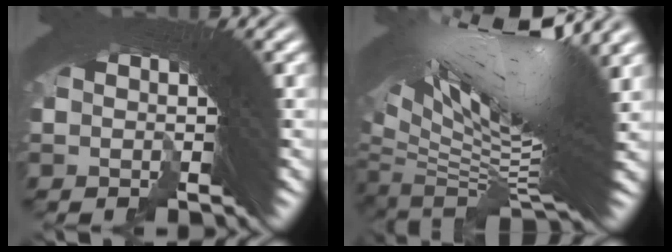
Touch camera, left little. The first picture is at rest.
{"total": 15.3, "force": [2.5, 6.6, 13.6], "torque": [-0.217, -0.001, 0.047]}